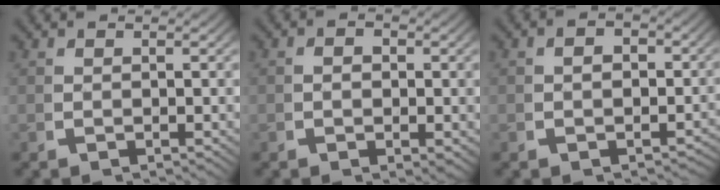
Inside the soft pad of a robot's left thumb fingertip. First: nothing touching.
{"total": 1.9, "force": [-0.1, 1.2, 1.4], "torque": [-0.019, -0.005, -0.004]}
{"total": 2.8, "force": [-1.3, 2.0, 1.5], "torque": [-0.014, -0.008, -0.020]}